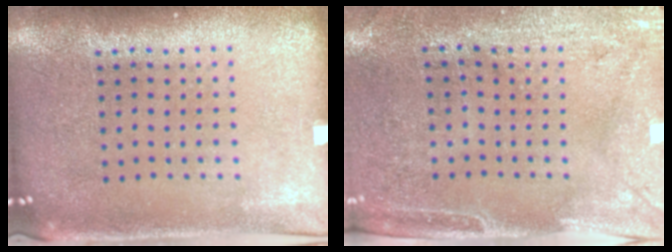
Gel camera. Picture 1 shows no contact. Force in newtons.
{"total": 3.0, "press": 2.3, "slide": 1.8}